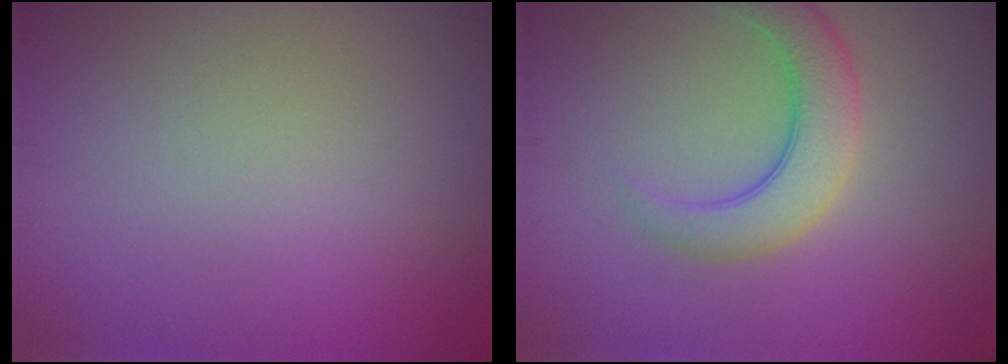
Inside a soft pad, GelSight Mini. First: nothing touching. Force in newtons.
{"total": 4.5, "press": 4.5, "slide": 0.3}